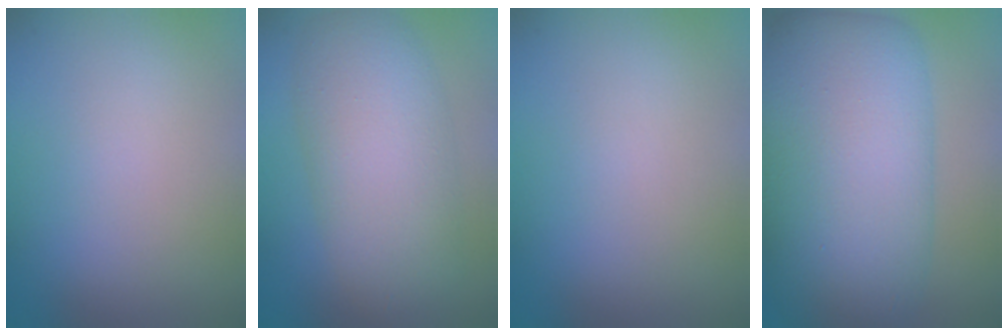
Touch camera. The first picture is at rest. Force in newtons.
{"total": 7.6, "press": 7.6, "slide": 0.6}
{"total": 0.0}
{"total": 13.6, "press": 13.6, "slide": 0.3}